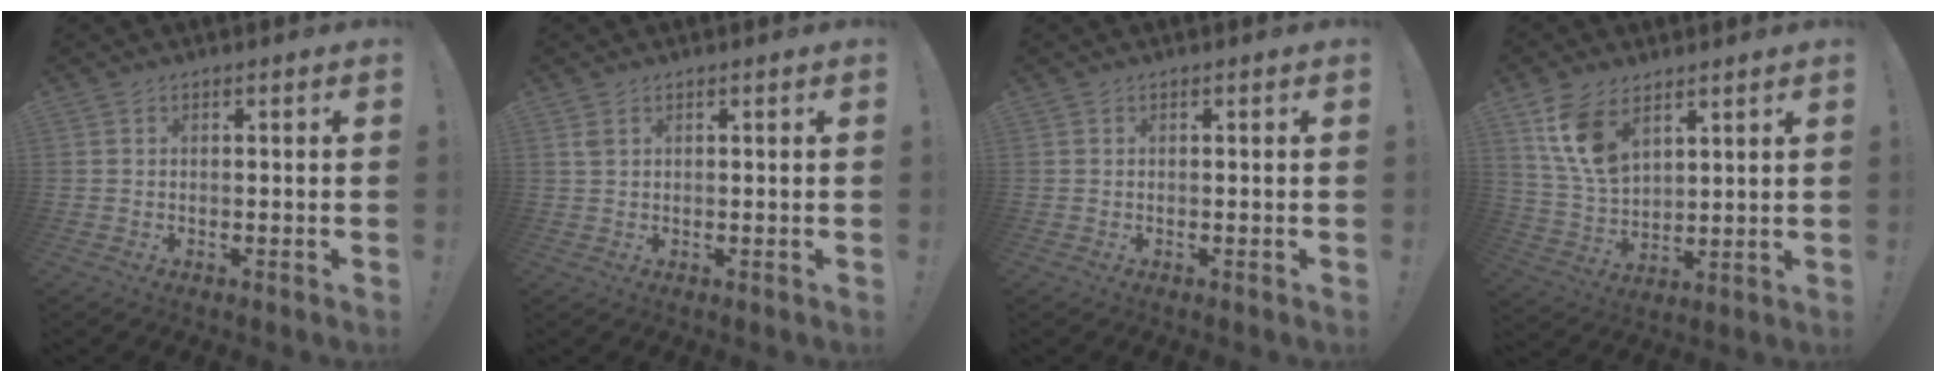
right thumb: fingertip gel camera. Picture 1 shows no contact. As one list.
[{"total": 1.5, "force": [0.9, 0.8, 0.9], "torque": [-0.019, 0.000, 0.016]}, {"total": 0.0}, {"total": 12.4, "force": [7.3, 7.4, 6.7], "torque": [-0.133, -0.030, 0.143]}]